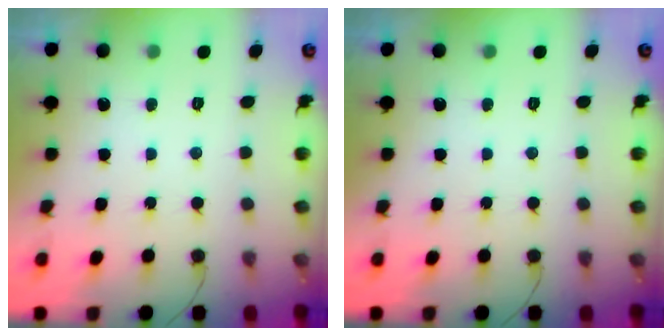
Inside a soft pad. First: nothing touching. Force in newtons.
{"total": 0.0}